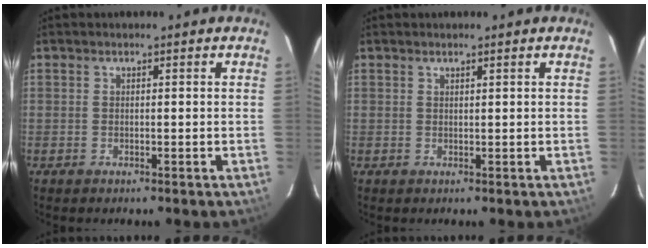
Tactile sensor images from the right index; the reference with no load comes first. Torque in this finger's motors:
{"motor_torque": [-0.10, 0.16, -0.04, -0.01]}